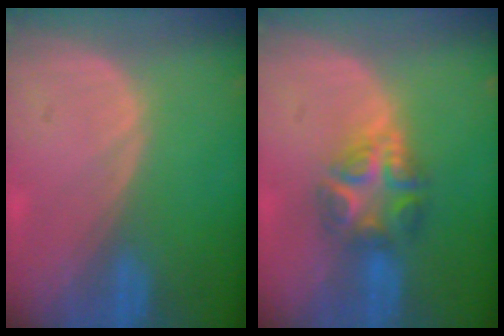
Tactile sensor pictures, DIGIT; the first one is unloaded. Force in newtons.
{"total": 6.3, "press": 6.1, "slide": 1.8}